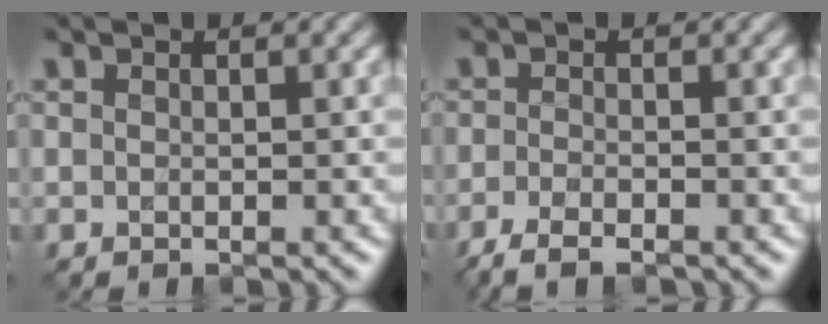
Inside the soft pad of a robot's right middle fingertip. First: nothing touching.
{"total": 3.2, "force": [-2.4, 0.8, 2.1], "torque": [-0.046, -0.007, -0.050]}